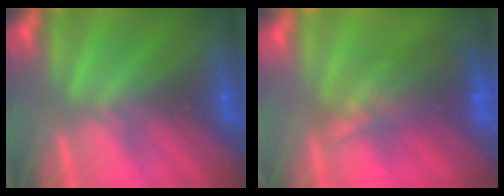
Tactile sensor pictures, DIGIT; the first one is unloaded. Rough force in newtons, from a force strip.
{"total": 7.7}